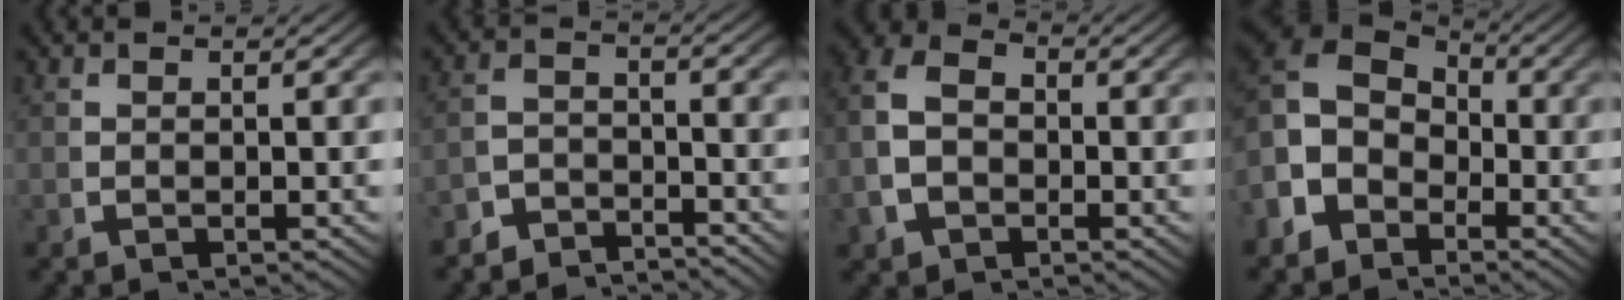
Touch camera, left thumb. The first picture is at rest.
{"total": 4.2, "force": [-4.1, 0.9, 0.3], "torque": [0.007, -0.014, -0.073]}
{"total": 5.8, "force": [-0.2, 4.6, 3.6], "torque": [-0.085, -0.006, 0.000]}
{"total": 9.0, "force": [1.8, 6.8, 5.6], "torque": [-0.112, -0.001, 0.027]}